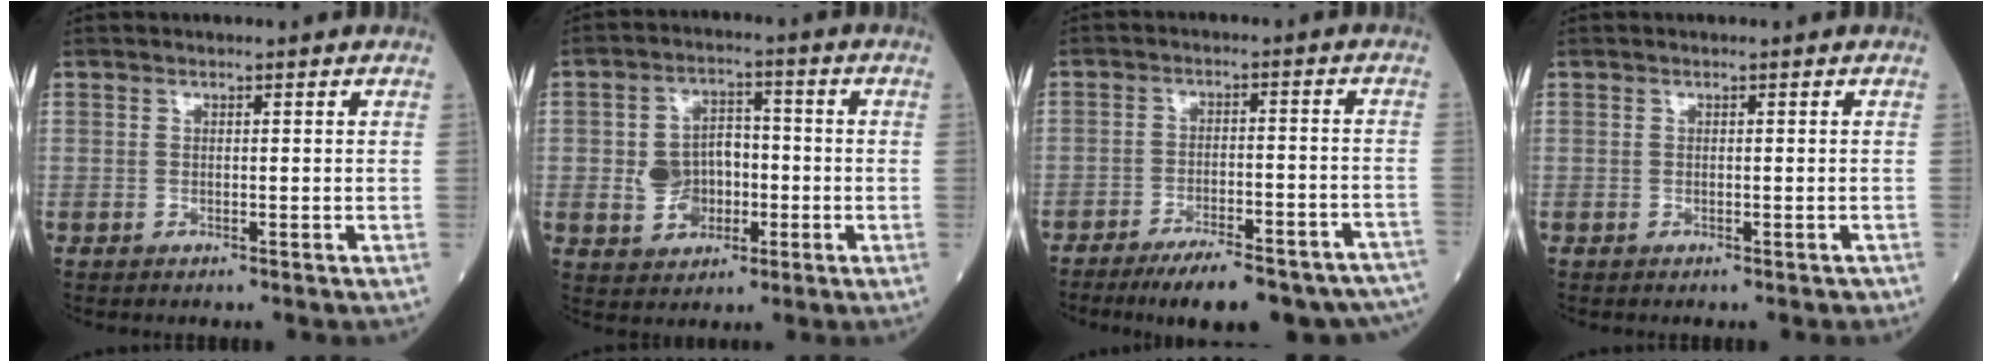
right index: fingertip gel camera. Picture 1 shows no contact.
{"total": 7.2, "force": [-1.3, 5.6, 4.5], "torque": [-0.086, 0.016, -0.018]}
{"total": 19.7, "force": [-16.8, 4.0, 9.6], "torque": [-0.080, 0.009, -0.220]}
{"total": 0.7, "force": [-0.6, 0.3, 0.3], "torque": [-0.003, 0.001, -0.006]}